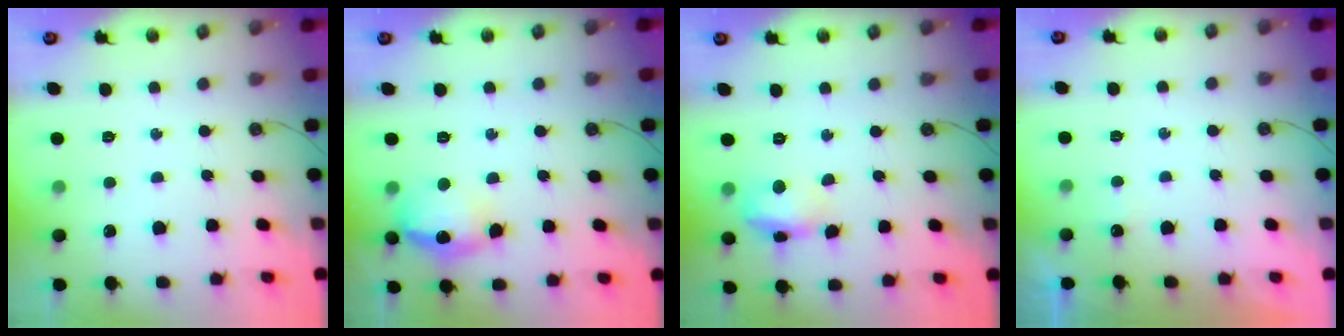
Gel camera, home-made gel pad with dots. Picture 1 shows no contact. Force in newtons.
{"total": 15.1, "press": 15.1, "slide": 1.2}
{"total": 12.1, "press": 12.1, "slide": 0.9}
{"total": 1.9, "press": 1.9, "slide": 0.3}